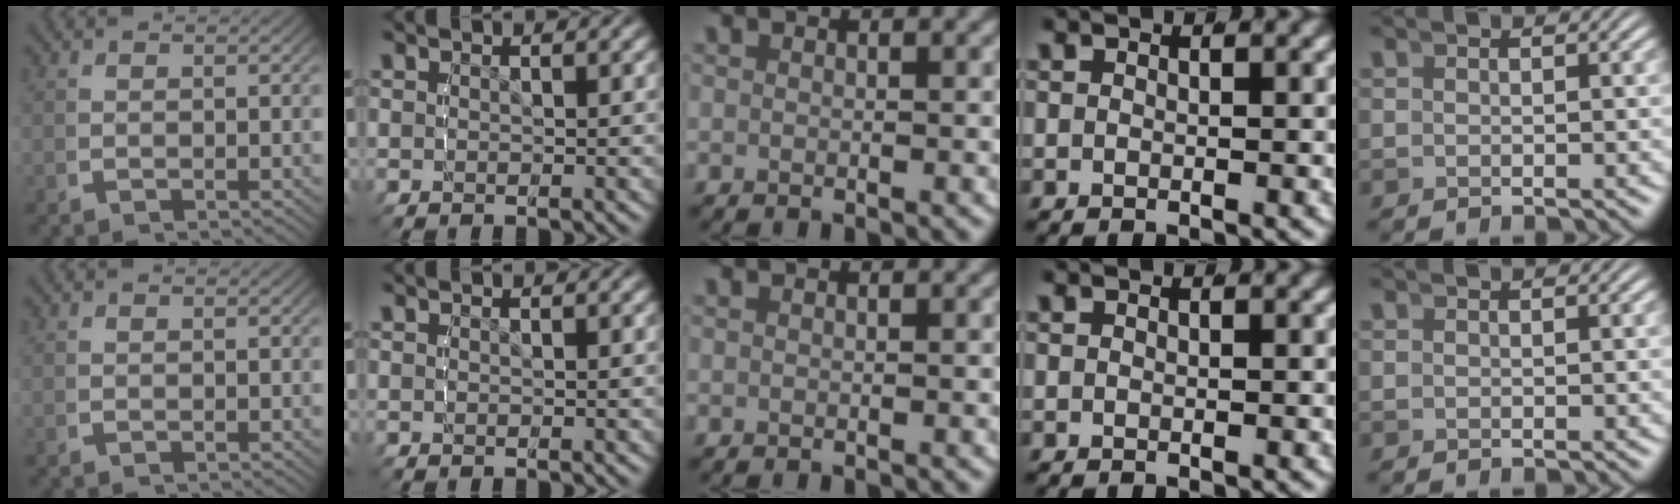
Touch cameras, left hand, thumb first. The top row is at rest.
{}